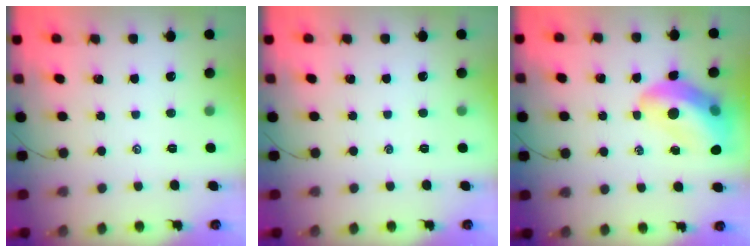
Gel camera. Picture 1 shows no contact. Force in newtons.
{"total": 0.0}
{"total": 14.2, "press": 13.7, "slide": 3.7}